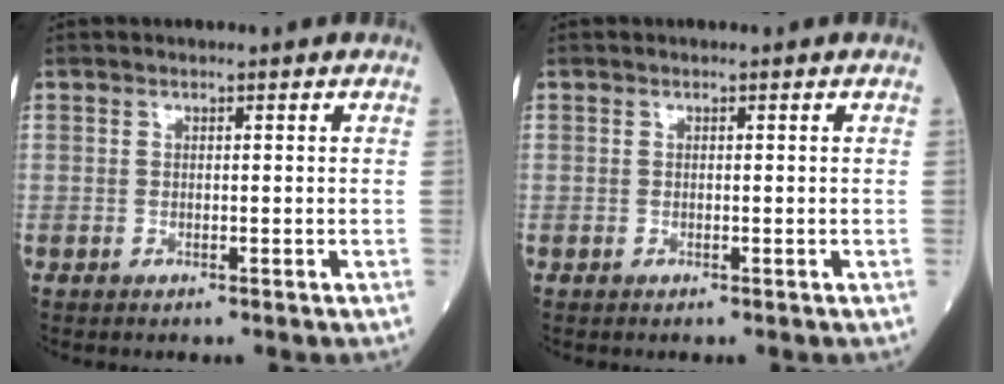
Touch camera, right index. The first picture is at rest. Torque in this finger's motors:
{"motor_torque": [0.01, 0.01, 0.00, -0.01]}